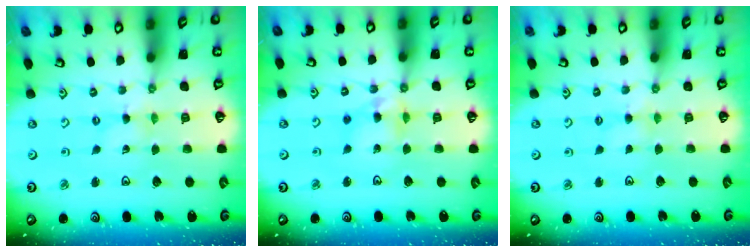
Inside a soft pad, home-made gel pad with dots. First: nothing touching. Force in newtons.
{"total": 9.0, "press": 8.9, "slide": 0.8}
{"total": 2.8, "press": 2.8, "slide": 0.4}